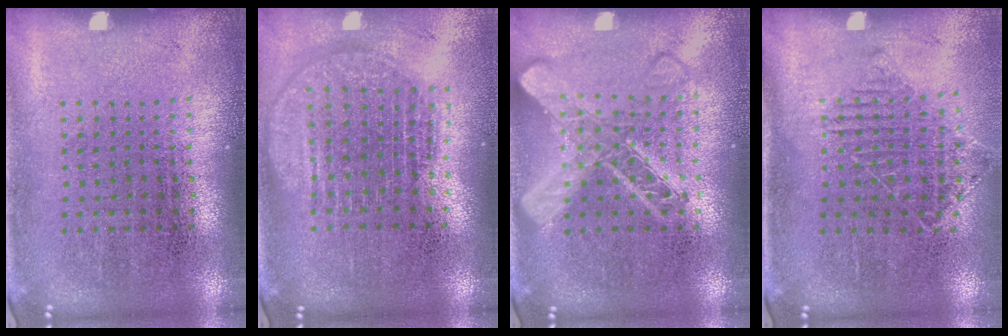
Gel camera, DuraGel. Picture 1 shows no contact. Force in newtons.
{"total": 1.8, "press": 1.6, "slide": 0.9}
{"total": 3.2, "press": 3.1, "slide": 0.4}
{"total": 1.1, "press": 1.0, "slide": 0.5}